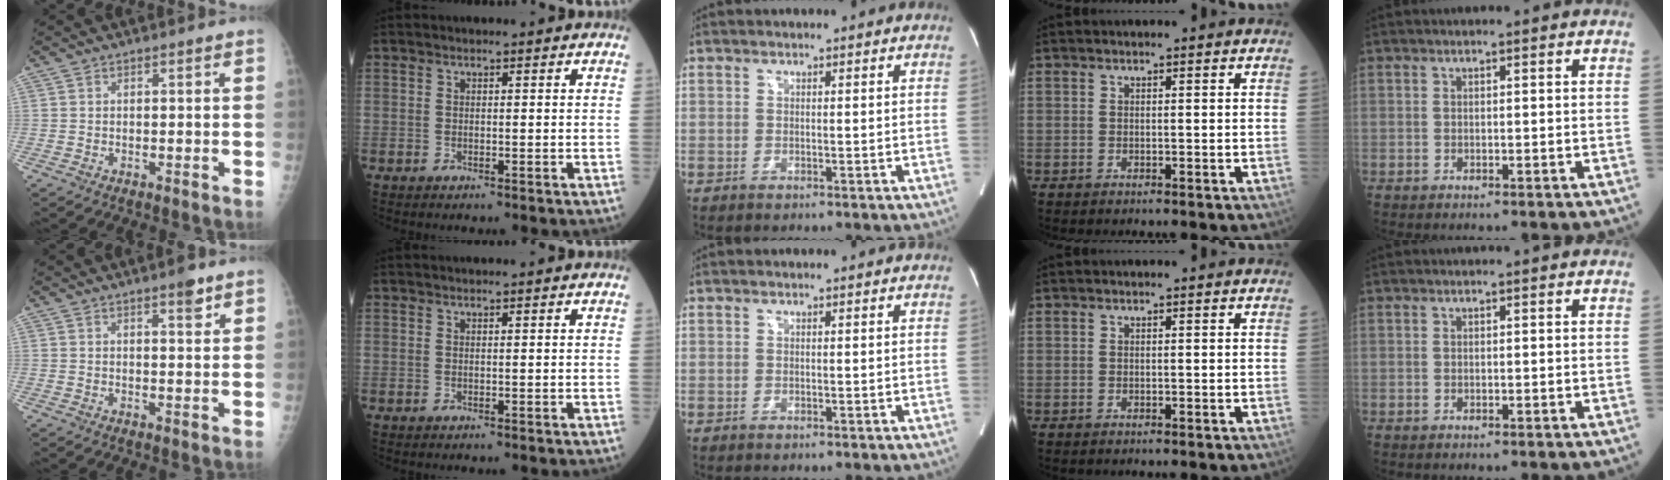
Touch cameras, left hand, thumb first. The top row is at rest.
{"thumb": {"total": 3.0, "force": [2.0, 1.0, 2.0], "torque": [-0.018, -0.010, 0.025]}, "index": {"total": 0.9, "force": [0.8, -0.1, 0.3], "torque": [-0.008, 0.008, 0.017]}}